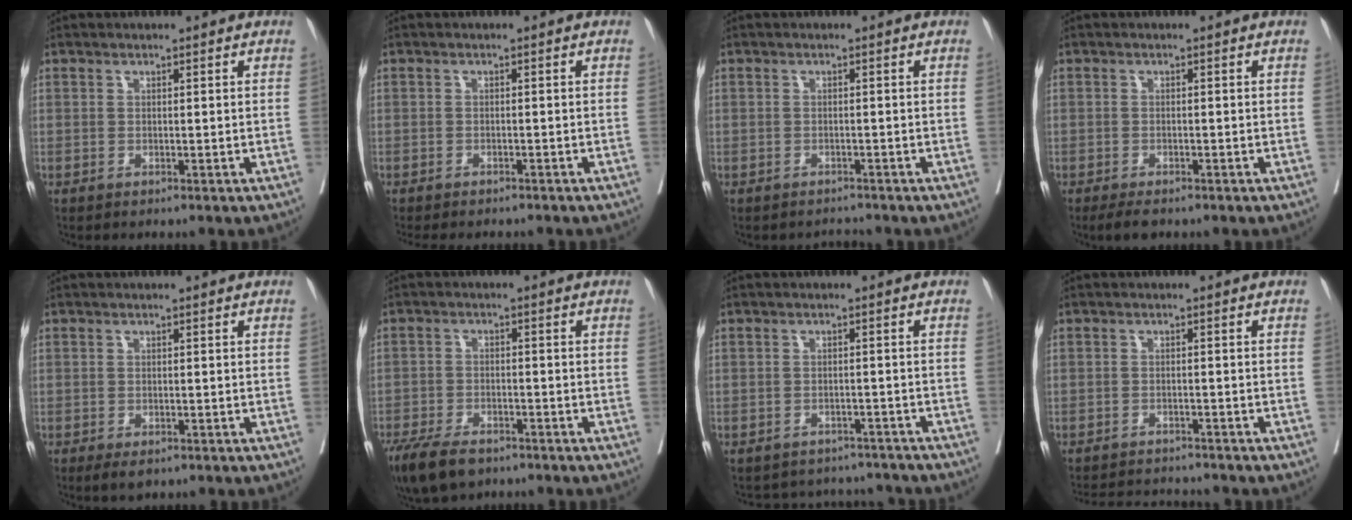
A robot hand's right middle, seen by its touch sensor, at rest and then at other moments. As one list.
[{"total": 6.5, "force": [-6.0, 1.2, 2.4], "torque": [-0.021, -0.003, -0.075]}, {"total": 1.2, "force": [-1.1, 0.1, -0.3], "torque": [0.004, -0.007, -0.016]}, {"total": 2.6, "force": [-2.0, 0.8, 1.5], "torque": [-0.021, -0.004, -0.028]}, {"total": 2.5, "force": [-1.6, 1.1, 1.5], "torque": [-0.018, -0.002, -0.019]}, {"total": 9.4, "force": [-7.0, 3.9, 5.0], "torque": [-0.093, -0.012, -0.116]}, {"total": 7.8, "force": [-7.5, 2.2, -0.1], "torque": [0.007, 0.024, -0.085]}, {"total": 6.5, "force": [-6.4, 0.1, 0.9], "torque": [-0.007, -0.001, -0.096]}]